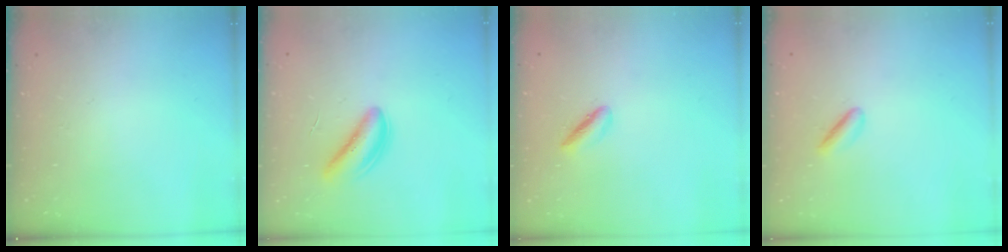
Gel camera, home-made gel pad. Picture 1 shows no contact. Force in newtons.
{"total": 4.4, "press": 4.3, "slide": 0.4}
{"total": 1.9, "press": 1.8, "slide": 0.4}
{"total": 2.9, "press": 2.6, "slide": 1.2}